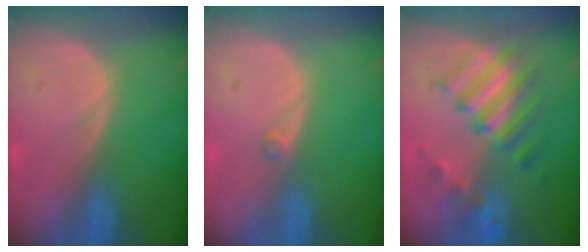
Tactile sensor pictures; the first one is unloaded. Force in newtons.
{"total": 0.6, "press": 0.6, "slide": 0.1}
{"total": 7.5, "press": 7.5, "slide": 0.9}